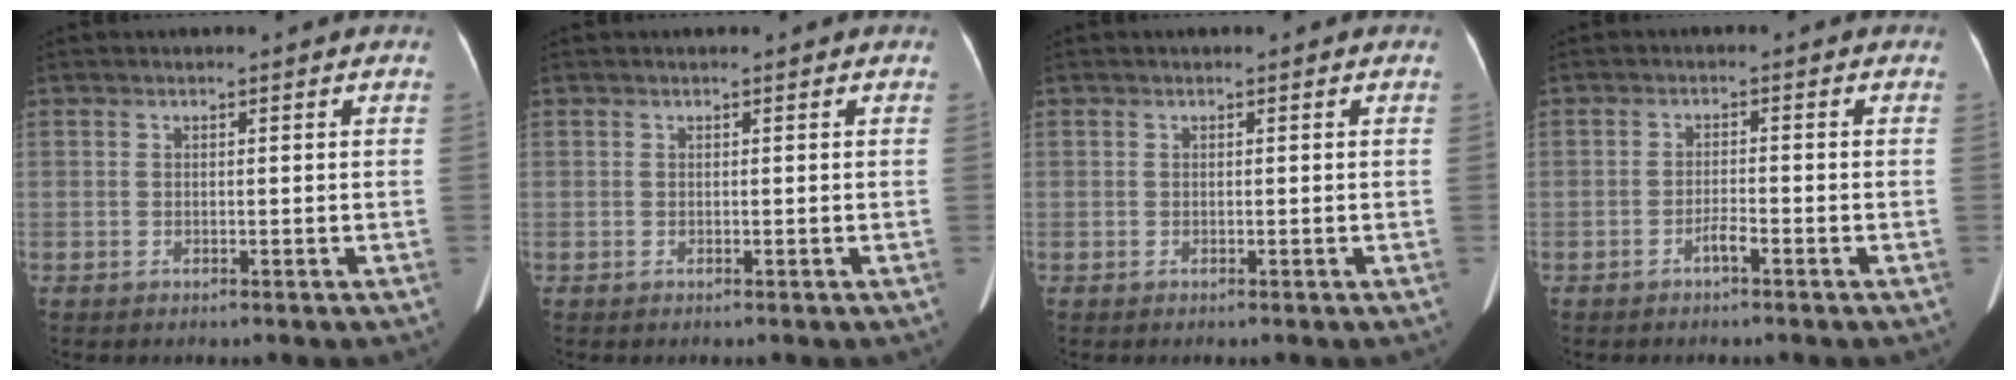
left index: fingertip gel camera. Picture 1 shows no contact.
{"total": 0.0}
{"total": 0.0}
{"total": 1.8, "force": [-1.3, 0.1, 1.2], "torque": [-0.023, 0.001, -0.026]}